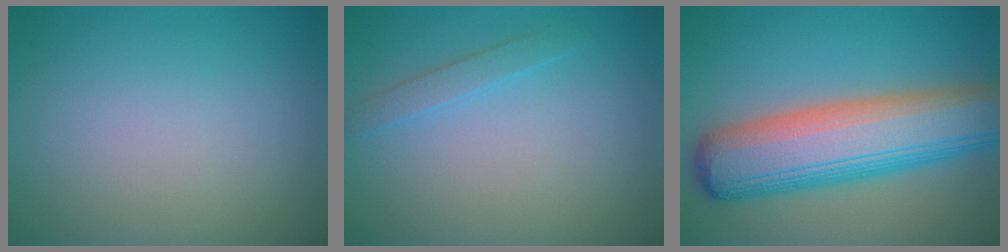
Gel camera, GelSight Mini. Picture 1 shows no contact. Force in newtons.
{"total": 1.3, "press": 1.3, "slide": 0.1}
{"total": 10.6, "press": 10.6, "slide": 0.3}